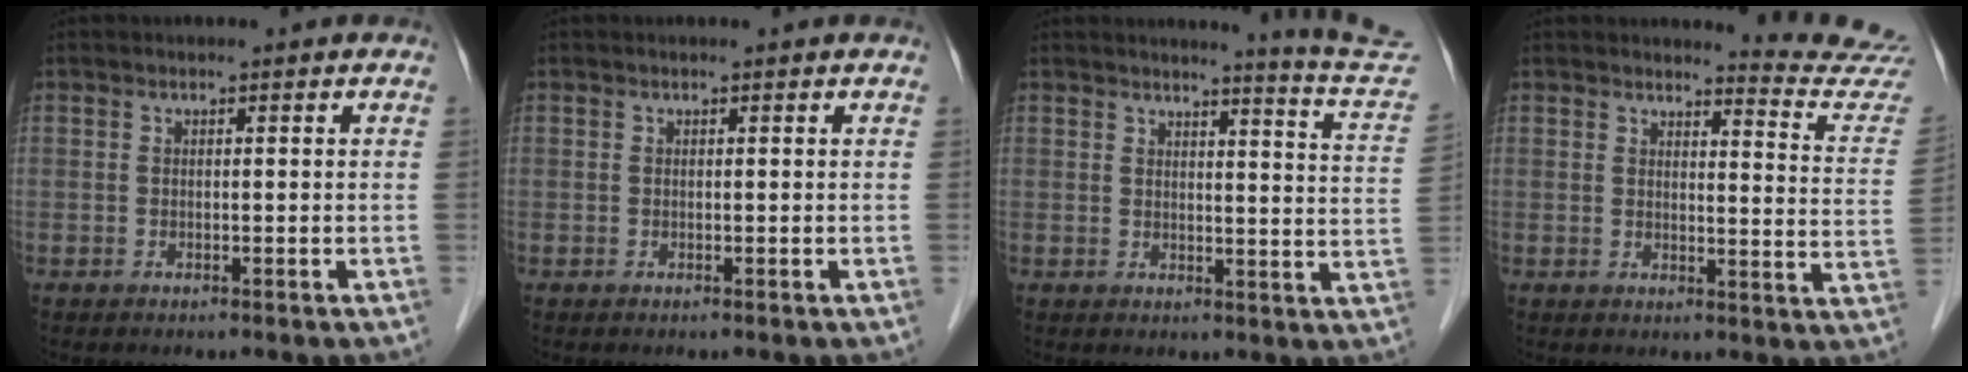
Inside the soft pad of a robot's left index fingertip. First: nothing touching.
{"total": 0.0}
{"total": 10.5, "force": [10.1, -2.5, 0.9], "torque": [-0.023, -0.103, 0.102]}
{"total": 10.4, "force": [10.3, -1.4, -0.6], "torque": [0.002, -0.117, 0.098]}